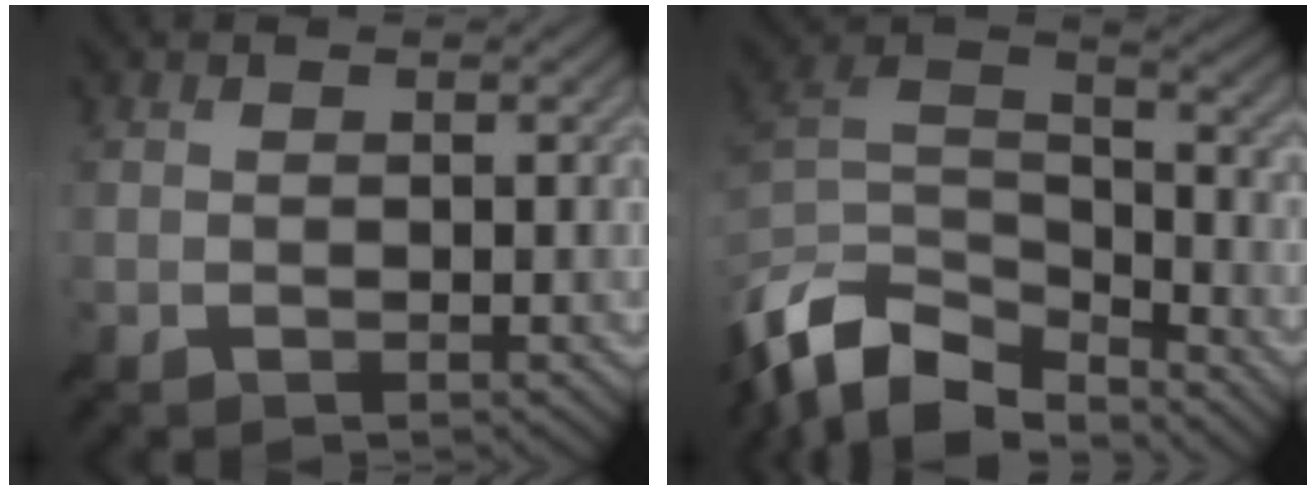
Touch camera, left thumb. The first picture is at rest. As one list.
[{"total": 13.5, "force": [-9.9, 6.2, 6.8], "torque": [-0.186, -0.009, -0.175]}]